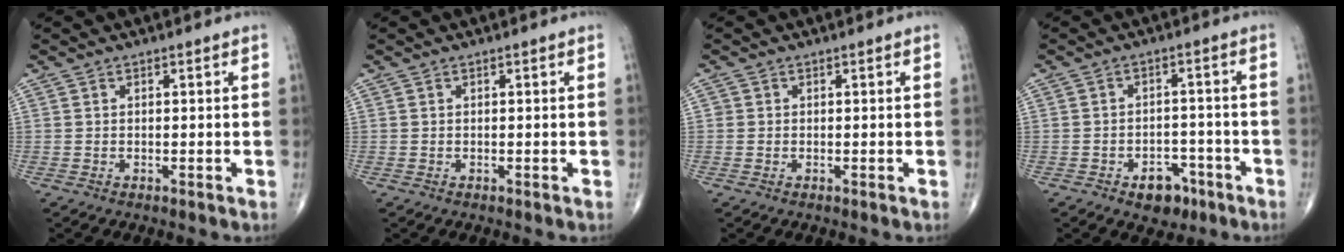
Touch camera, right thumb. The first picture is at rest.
{"total": 0.0}
{"total": 0.7, "force": [0.0, 0.7, 0.1], "torque": [0.004, 0.003, -0.002]}
{"total": 6.2, "force": [-3.5, 4.1, 3.1], "torque": [-0.016, 0.029, -0.047]}